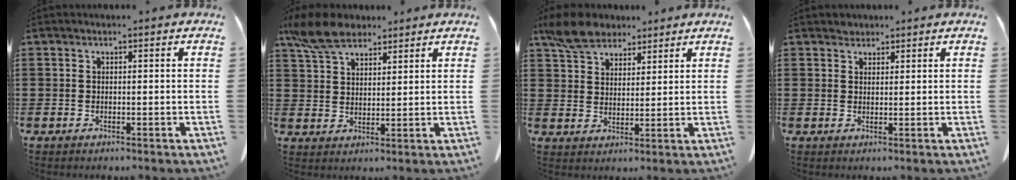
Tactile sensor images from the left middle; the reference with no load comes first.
{"total": 7.5, "force": [5.9, 3.1, 3.4], "torque": [-0.088, -0.003, 0.113]}
{"total": 6.7, "force": [5.5, 3.1, 2.3], "torque": [-0.066, -0.001, 0.106]}
{"total": 1.5, "force": [1.4, 0.6, -0.1], "torque": [-0.003, 0.001, 0.029]}